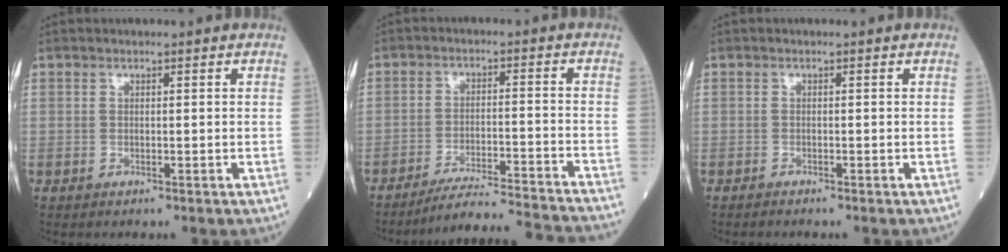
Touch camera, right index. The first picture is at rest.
{"total": 15.8, "force": [-15.0, -1.2, 4.8], "torque": [-0.062, -0.024, -0.215]}
{"total": 0.7, "force": [-0.7, -0.1, 0.2], "torque": [-0.005, -0.001, -0.013]}